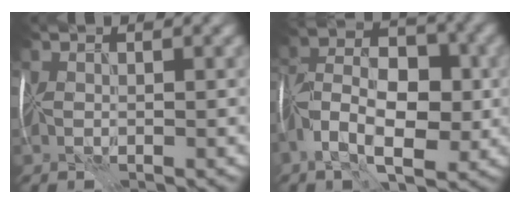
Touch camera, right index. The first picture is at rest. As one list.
[{"total": 7.3, "force": [-2.6, 3.9, 5.6], "torque": [-0.088, 0.013, -0.056]}]